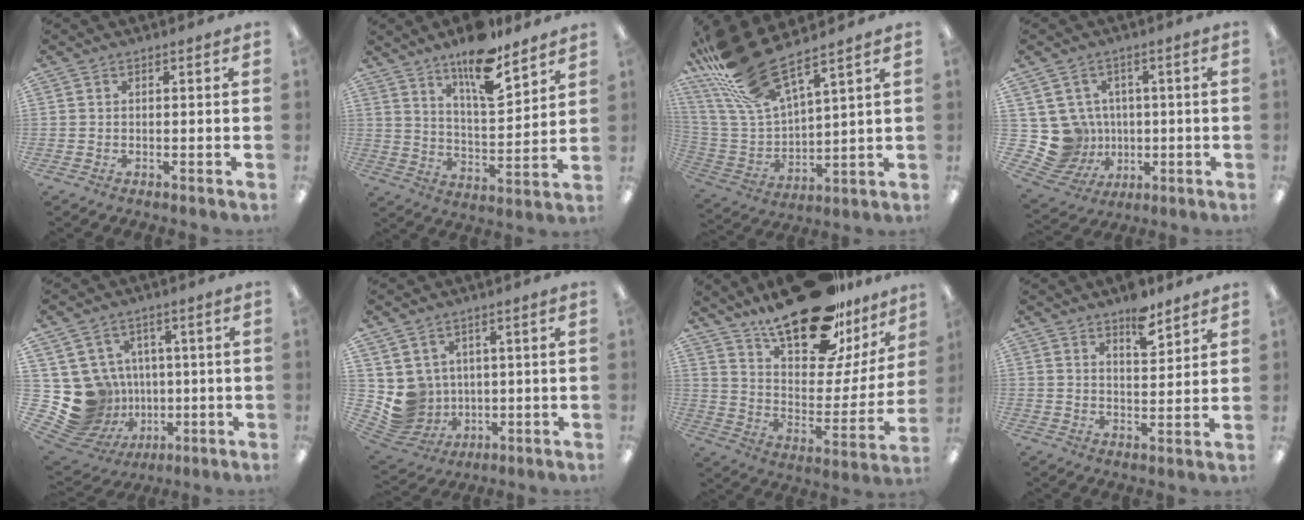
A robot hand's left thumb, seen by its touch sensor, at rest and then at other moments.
{"total": 14.3, "force": [10.9, 4.3, 8.1], "torque": [-0.131, -0.067, 0.185]}
{"total": 19.2, "force": [15.2, 4.8, 10.7], "torque": [-0.244, -0.089, 0.273]}
{"total": 11.0, "force": [0.1, 10.6, 2.6], "torque": [-0.093, -0.010, 0.014]}
{"total": 14.7, "force": [-0.7, 14.0, 4.3], "torque": [-0.130, -0.016, 0.026]}
{"total": 7.6, "force": [1.6, 7.3, 0.9], "torque": [-0.059, -0.021, 0.041]}
{"total": 25.7, "force": [19.1, 9.7, 14.1], "torque": [-0.207, -0.123, 0.325]}
{"total": 7.3, "force": [5.7, 2.9, 3.6], "torque": [-0.038, -0.037, 0.095]}